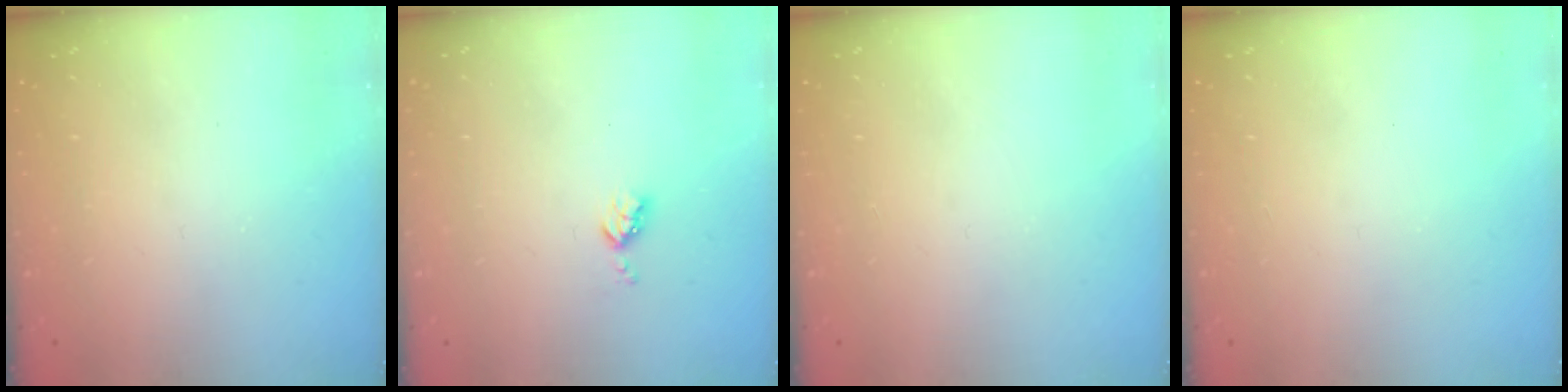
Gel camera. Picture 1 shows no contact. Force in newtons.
{"total": 3.7, "press": 3.7, "slide": 0.4}
{"total": 0.0}
{"total": 0.0}